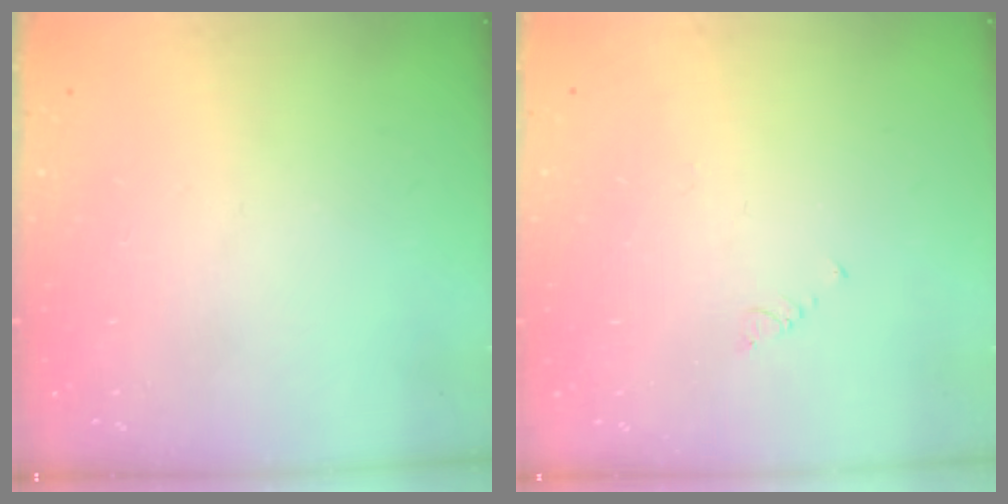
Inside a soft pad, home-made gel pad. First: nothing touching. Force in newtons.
{"total": 0.7, "press": 0.6, "slide": 0.2}